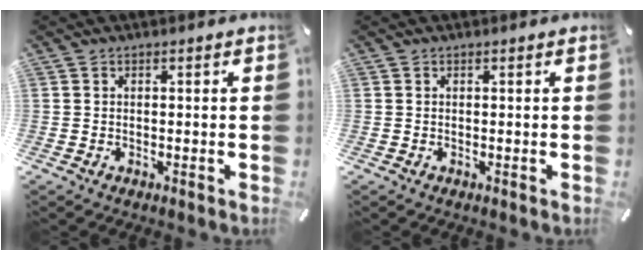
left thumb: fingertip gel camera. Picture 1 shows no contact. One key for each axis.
{"total": 0.0}